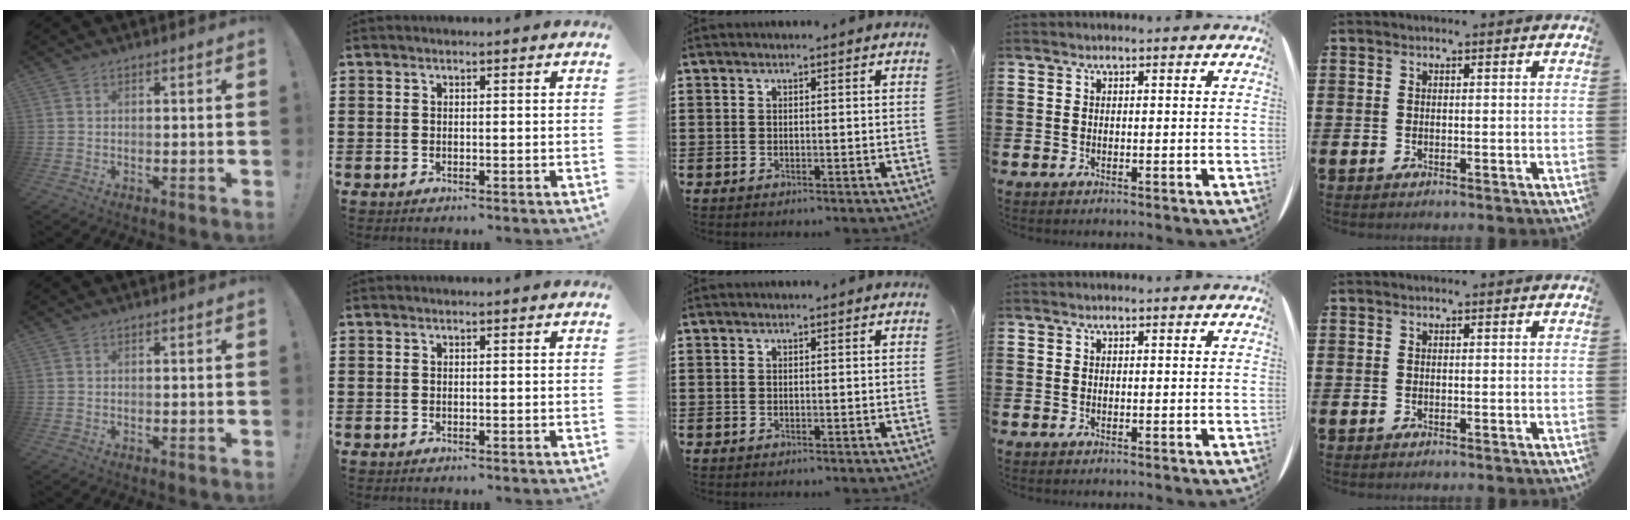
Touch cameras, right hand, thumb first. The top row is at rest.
{}